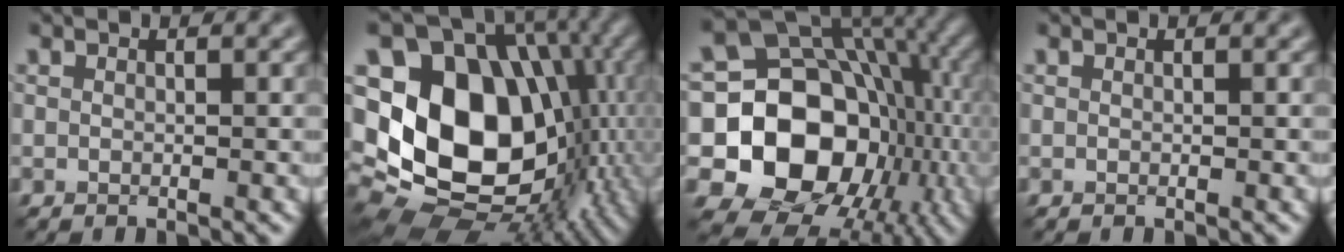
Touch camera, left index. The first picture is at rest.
{"total": 18.5, "force": [-0.6, 14.1, 11.9], "torque": [-0.215, -0.012, 0.013]}
{"total": 16.6, "force": [-2.7, 13.2, 9.6], "torque": [-0.156, -0.008, -0.048]}
{"total": 0.0}